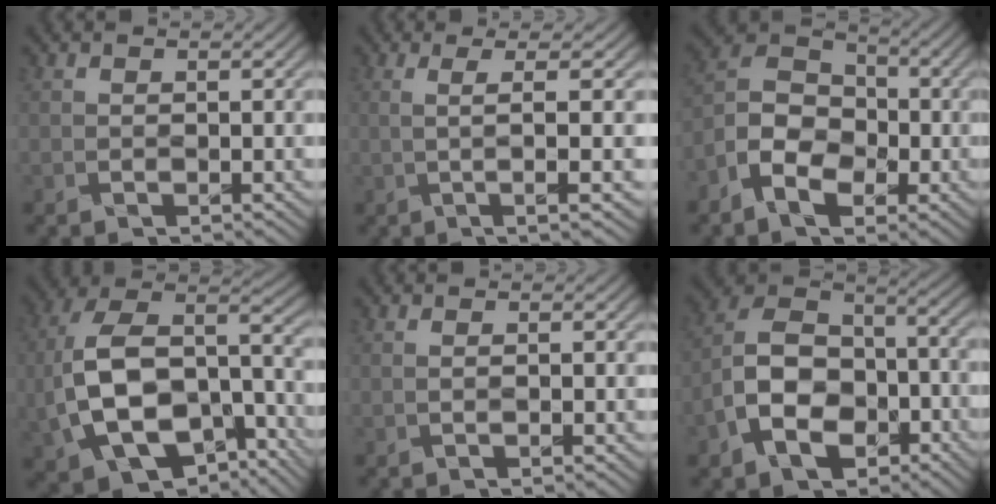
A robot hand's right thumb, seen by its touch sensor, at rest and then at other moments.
{"total": 5.0, "force": [0.1, 0.6, 5.0], "torque": [-0.085, 0.008, 0.006]}
{"total": 8.4, "force": [-4.4, 5.6, 4.5], "torque": [-0.093, -0.005, -0.099]}
{"total": 16.8, "force": [-5.1, 10.7, 11.9], "torque": [-0.255, -0.029, -0.070]}
{"total": 0.9, "force": [-0.2, 0.2, 0.8], "torque": [-0.011, 0.000, -0.005]}
{"total": 12.1, "force": [-5.2, 7.8, 7.6], "torque": [-0.161, -0.011, -0.105]}